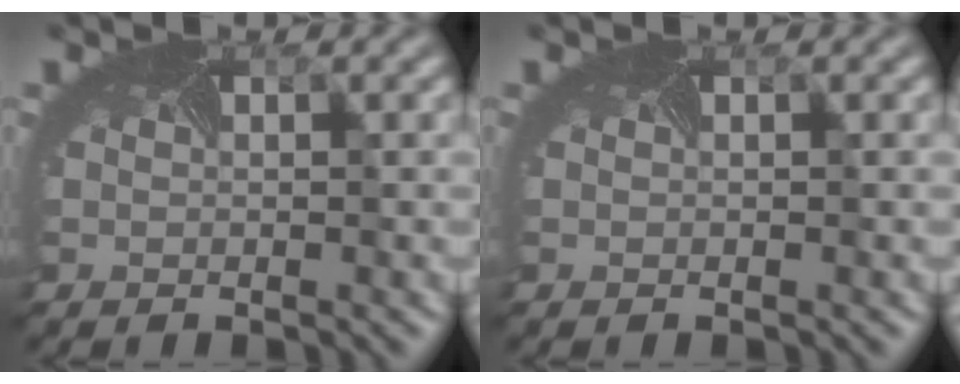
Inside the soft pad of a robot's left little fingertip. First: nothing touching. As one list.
[{"total": 0.0}]